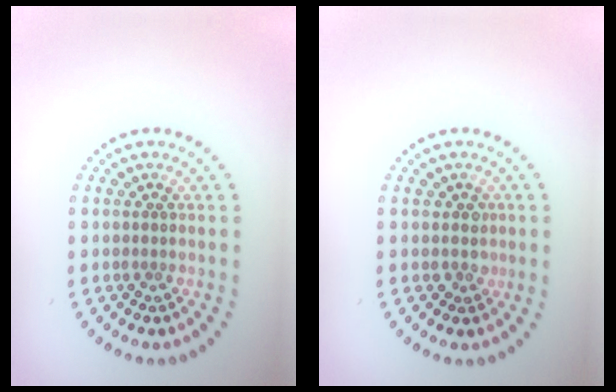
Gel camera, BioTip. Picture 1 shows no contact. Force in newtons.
{"total": 1.1, "press": 0.9, "slide": 0.6}